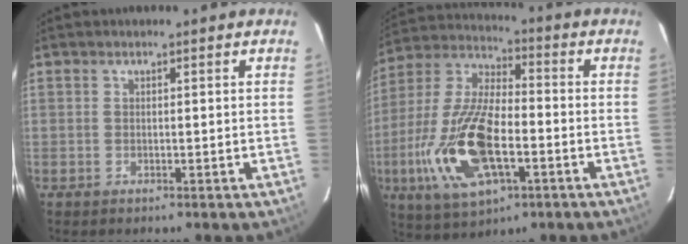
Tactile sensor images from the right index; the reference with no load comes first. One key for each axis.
{"total": 19.6, "fx": -6.0, "fy": 8.4, "fz": 16.7, "tx": -0.366, "ty": -0.015, "tz": -0.110}